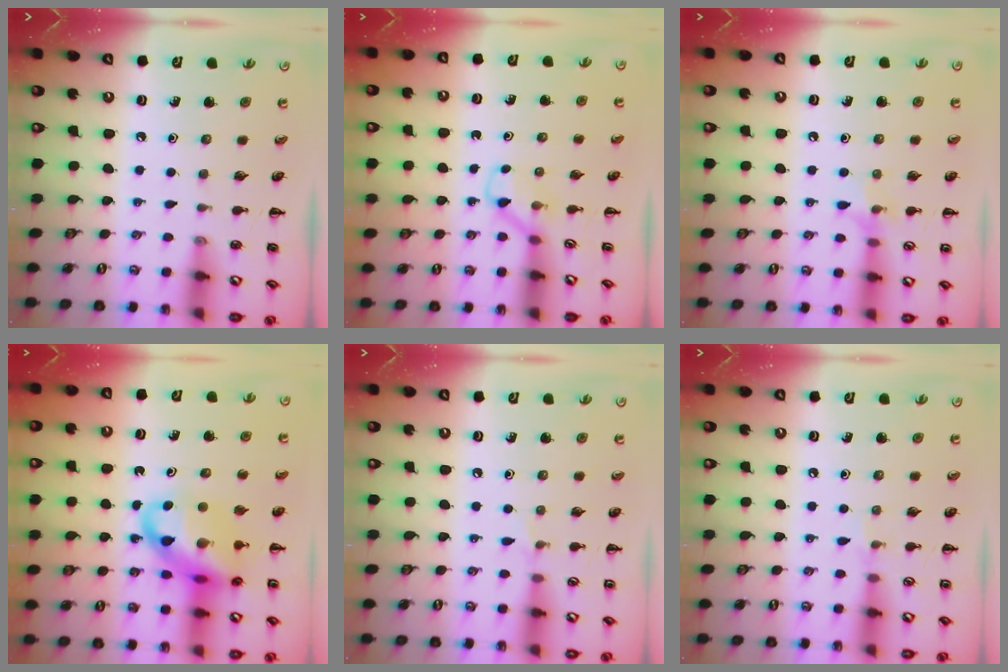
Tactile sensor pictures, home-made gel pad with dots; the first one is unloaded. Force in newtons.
{"total": 3.0, "press": 2.8, "slide": 0.9}
{"total": 6.3, "press": 6.1, "slide": 1.5}
{"total": 15.2, "press": 14.8, "slide": 3.4}
{"total": 4.0, "press": 3.7, "slide": 1.3}
{"total": 3.7, "press": 3.5, "slide": 1.3}